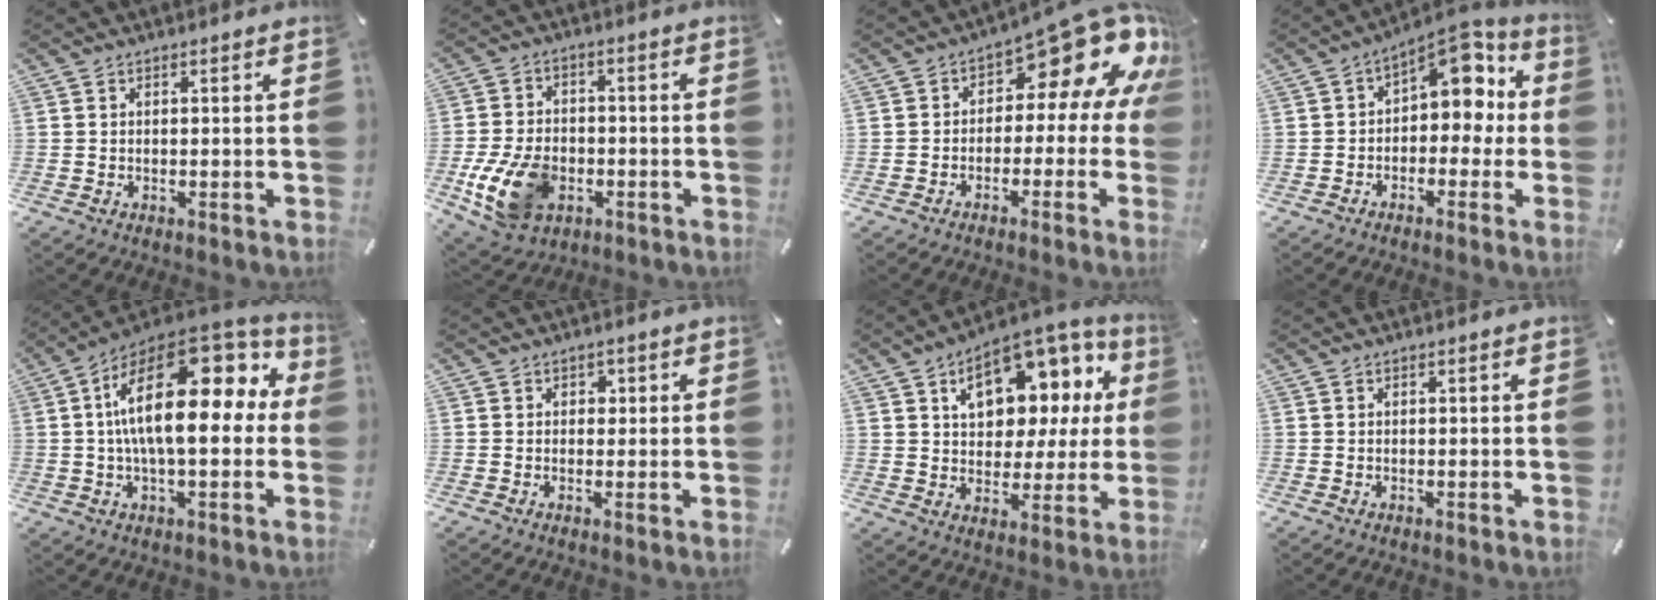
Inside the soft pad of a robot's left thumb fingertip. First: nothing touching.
{"total": 14.0, "force": [-4.4, 9.8, 8.9], "torque": [-0.190, 0.014, -0.076]}
{"total": 16.5, "force": [7.8, 8.0, 12.1], "torque": [-0.158, -0.055, 0.126]}
{"total": 9.5, "force": [4.1, 6.3, 6.0], "torque": [-0.070, -0.035, 0.068]}
{"total": 22.8, "force": [4.4, 10.6, 19.7], "torque": [-0.340, -0.035, 0.074]}
{"total": 1.5, "force": [0.1, 1.4, 0.5], "torque": [0.005, 0.000, -0.005]}
{"total": 14.1, "force": [7.1, 9.1, 8.1], "torque": [-0.127, -0.046, 0.126]}
{"total": 0.0}